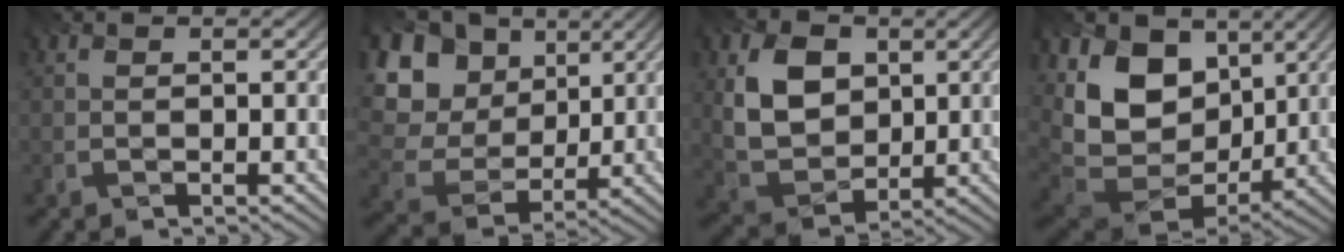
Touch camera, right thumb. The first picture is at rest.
{"total": 16.8, "force": [4.8, 13.9, 8.1], "torque": [-0.274, 0.046, 0.118]}
{"total": 8.9, "force": [1.3, 6.9, 5.5], "torque": [-0.136, -0.005, 0.018]}
{"total": 14.1, "force": [2.6, 10.4, 9.2], "torque": [-0.208, -0.006, 0.061]}